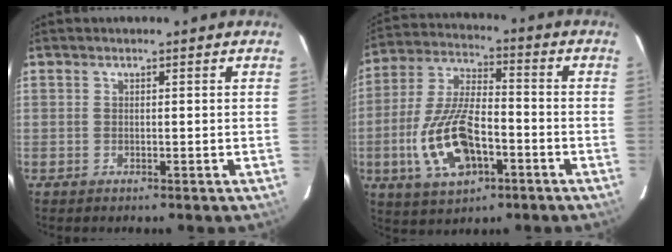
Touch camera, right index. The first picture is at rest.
{"total": 15.9, "force": [-5.3, 7.3, 13.1], "torque": [-0.282, -0.001, -0.092]}